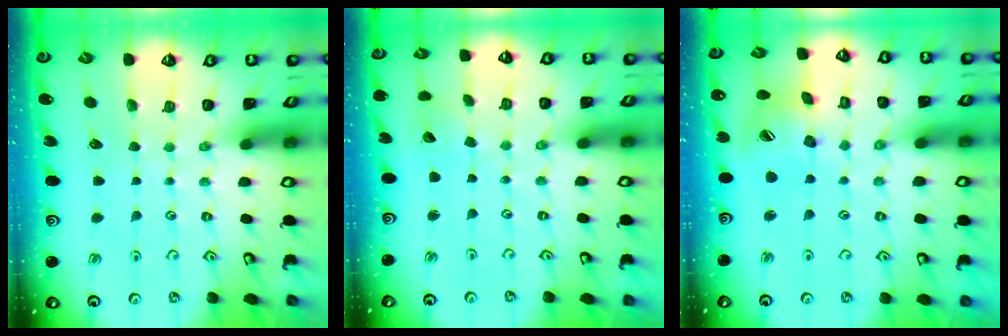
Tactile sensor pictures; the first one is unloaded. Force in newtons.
{"total": 4.1, "press": 4.1, "slide": 0.4}
{"total": 13.6, "press": 13.5, "slide": 1.3}